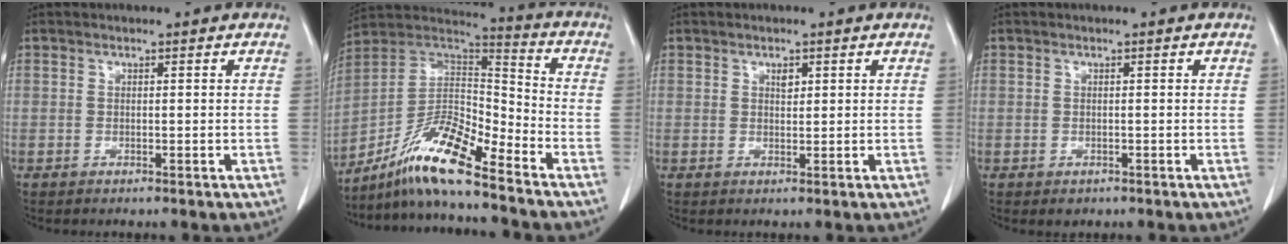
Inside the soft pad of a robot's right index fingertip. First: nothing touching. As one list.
[{"total": 13.2, "force": [-9.7, 1.4, 8.9], "torque": [-0.163, 0.019, -0.177]}, {"total": 1.4, "force": [0.8, 0.7, 0.9], "torque": [-0.012, -0.004, 0.013]}, {"total": 0.9, "force": [-0.2, 0.9, 0.2], "torque": [-0.003, 0.003, 0.003]}]